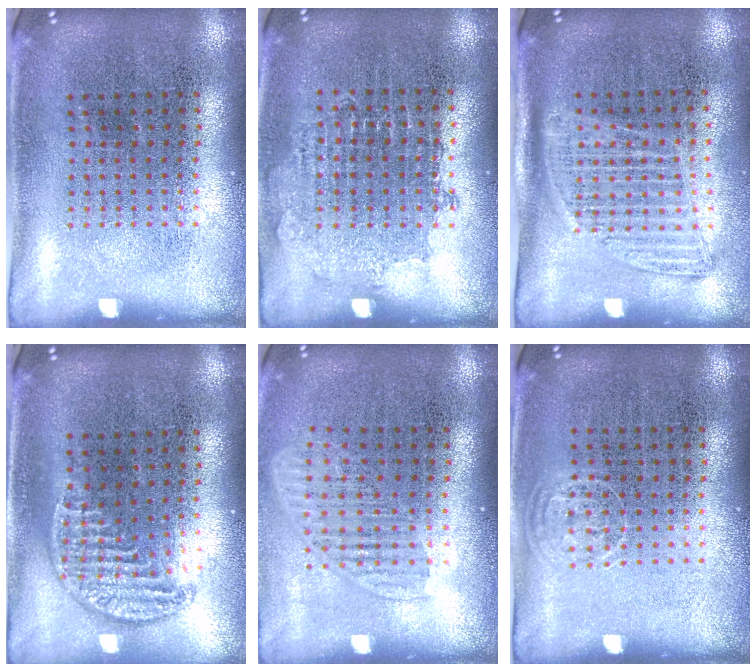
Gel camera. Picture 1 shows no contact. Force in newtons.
{"total": 0.8, "press": 0.8, "slide": 0.1}
{"total": 1.4, "press": 1.2, "slide": 0.7}
{"total": 1.2, "press": 1.1, "slide": 0.5}
{"total": 1.4, "press": 1.2, "slide": 0.8}
{"total": 0.7, "press": 0.6, "slide": 0.4}